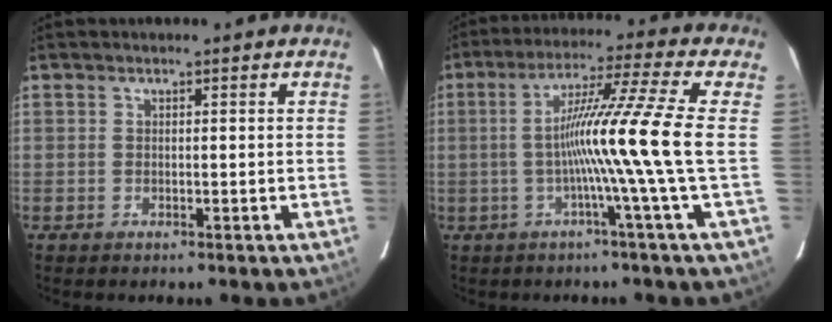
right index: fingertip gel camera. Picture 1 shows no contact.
{"total": 12.0, "force": [-1.5, -3.7, 11.3], "torque": [-0.193, 0.002, -0.028]}